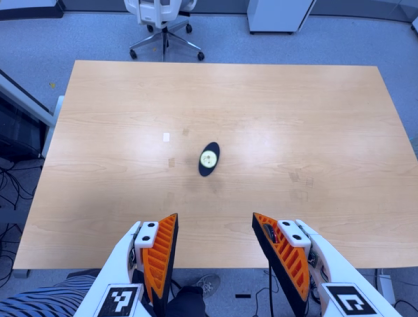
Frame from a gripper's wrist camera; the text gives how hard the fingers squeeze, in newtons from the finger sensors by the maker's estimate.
{"total": 0.0}